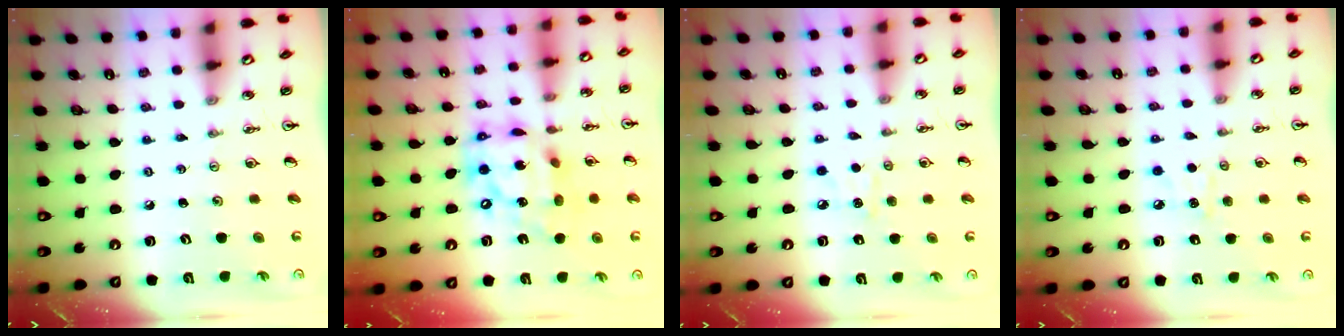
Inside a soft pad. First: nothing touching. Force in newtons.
{"total": 16.3, "press": 16.3, "slide": 1.1}
{"total": 5.9, "press": 5.8, "slide": 0.7}
{"total": 5.9, "press": 5.8, "slide": 0.7}